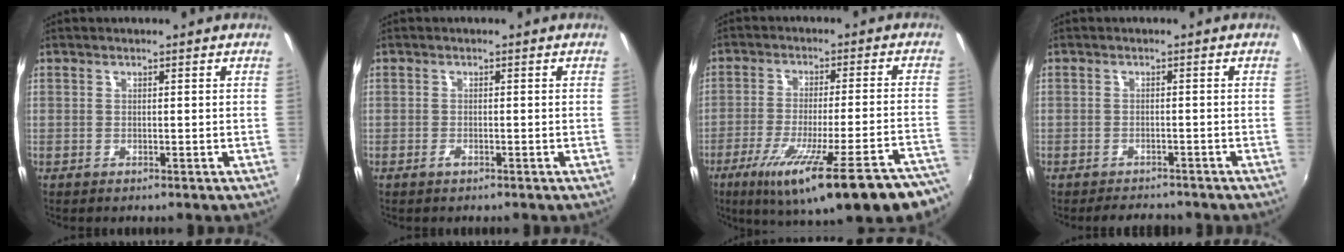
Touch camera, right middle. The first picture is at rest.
{"total": 0.9, "force": [-0.7, 0.3, 0.5], "torque": [-0.010, 0.000, -0.013]}
{"total": 24.0, "force": [-17.2, 2.4, 16.6], "torque": [-0.261, -0.080, -0.243]}
{"total": 4.4, "force": [-3.9, 1.6, 1.1], "torque": [-0.035, 0.002, -0.056]}